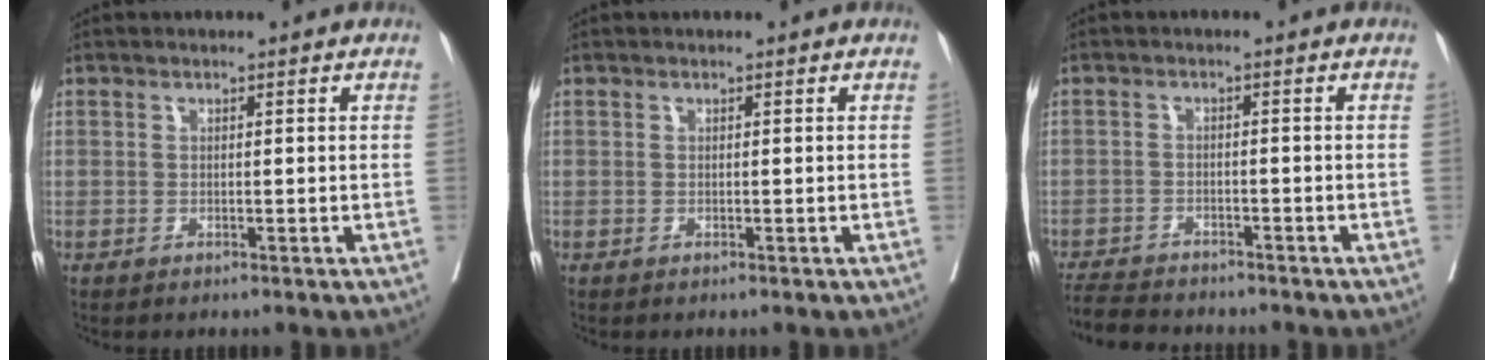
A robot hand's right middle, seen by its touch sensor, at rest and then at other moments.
{"total": 0.0}
{"total": 7.2, "force": [-6.9, 1.2, 2.0], "torque": [-0.028, -0.014, -0.112]}